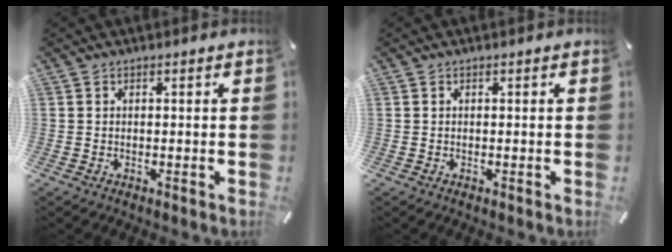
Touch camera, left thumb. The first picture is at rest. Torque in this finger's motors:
{"motor_torque": [-0.03, -0.01, -0.01, 0.01, 0.00]}